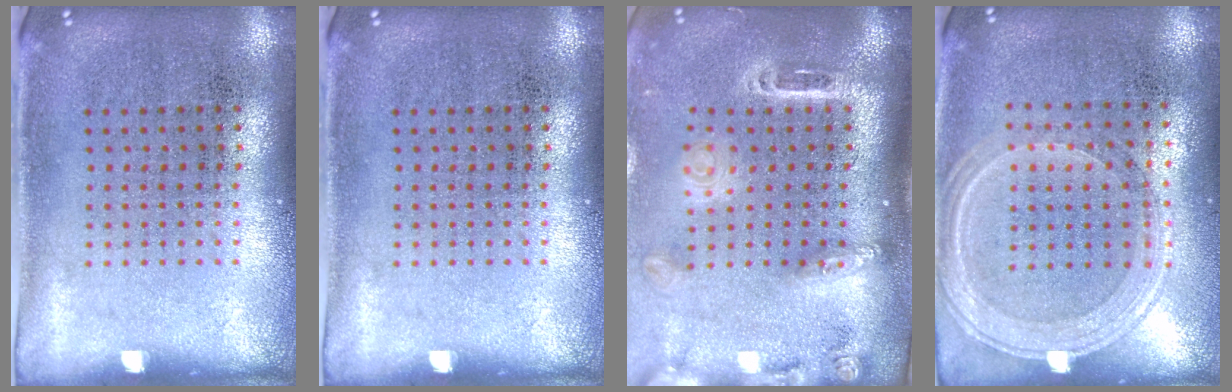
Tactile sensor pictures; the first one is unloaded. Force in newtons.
{"total": 0.0}
{"total": 2.5, "press": 1.9, "slide": 1.7}
{"total": 1.2, "press": 1.1, "slide": 0.4}